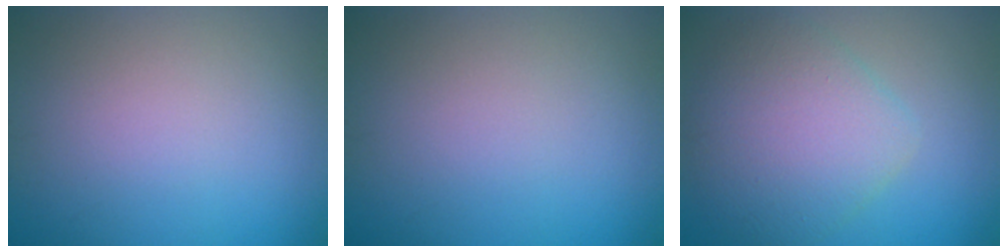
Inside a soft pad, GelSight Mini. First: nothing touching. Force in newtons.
{"total": 0.0}
{"total": 5.7, "press": 5.7, "slide": 0.2}